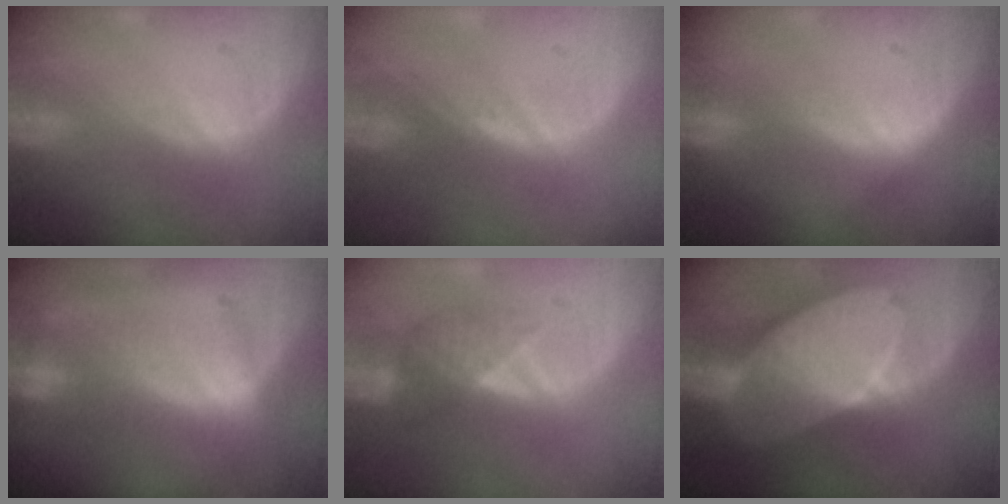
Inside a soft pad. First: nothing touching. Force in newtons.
{"total": 0.5, "press": 0.5, "slide": 0.2}
{"total": 0.9, "press": 0.9, "slide": 0.1}
{"total": 6.7, "press": 6.3, "slide": 2.1}
{"total": 4.1, "press": 3.8, "slide": 1.4}
{"total": 10.9, "press": 10.9, "slide": 0.5}